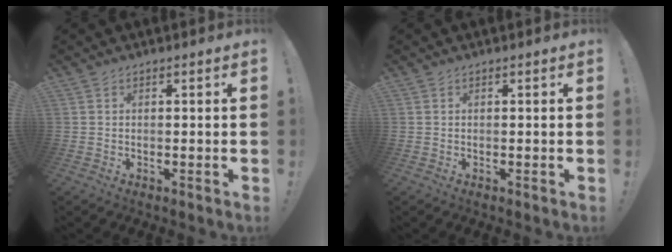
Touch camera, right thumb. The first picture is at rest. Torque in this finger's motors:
{"motor_torque": [-0.08, -0.02, 0.12, -0.08, 0.01]}